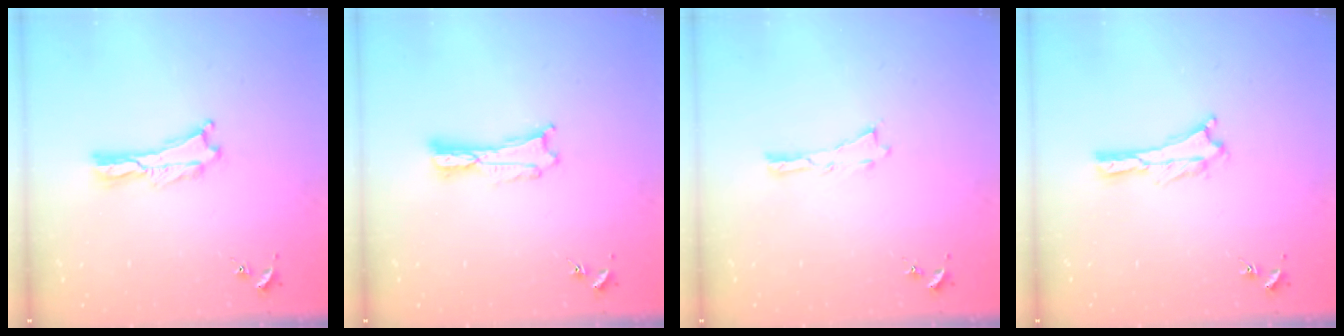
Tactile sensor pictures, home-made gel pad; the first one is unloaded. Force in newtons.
{"total": 0.6, "press": 0.6, "slide": 0.2}
{"total": 0.0}
{"total": 0.0}